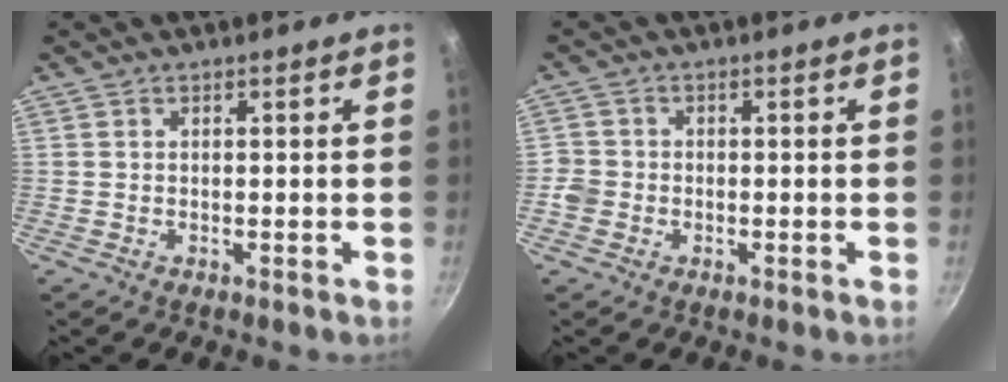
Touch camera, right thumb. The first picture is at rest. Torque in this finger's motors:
{"motor_torque": [0.49, 0.42, 0.29, 0.45, -0.03]}